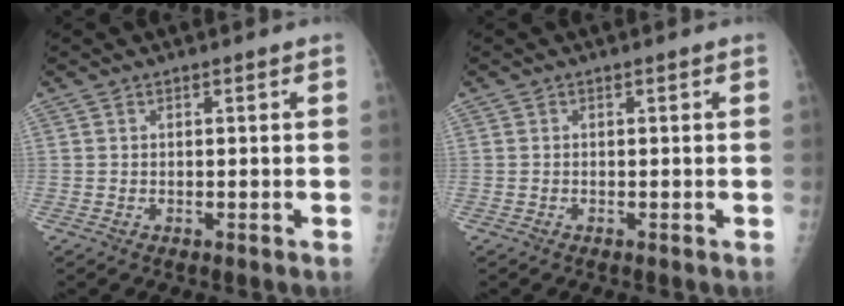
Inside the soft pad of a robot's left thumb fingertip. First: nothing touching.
{"total": 0.0}